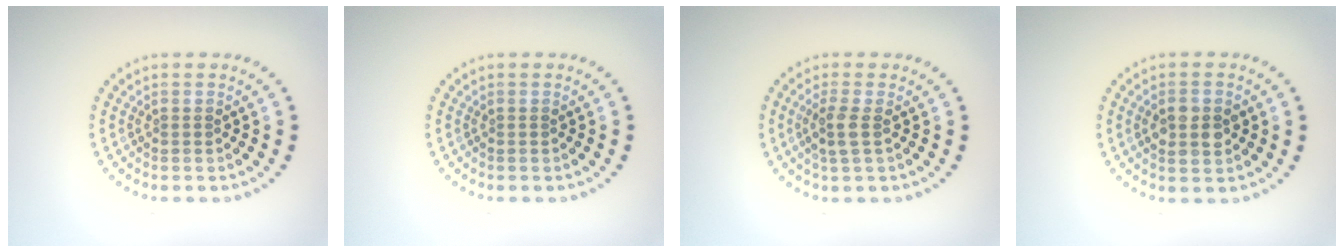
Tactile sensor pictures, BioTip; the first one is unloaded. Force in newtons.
{"total": 0.0}
{"total": 1.9, "press": 1.7, "slide": 0.9}
{"total": 2.8, "press": 2.8, "slide": 0.0}